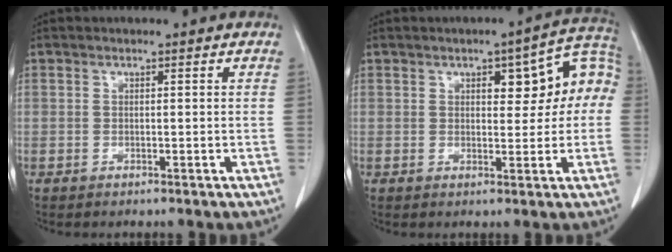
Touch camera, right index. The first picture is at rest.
{"total": 9.8, "force": [2.0, 3.7, 8.9], "torque": [-0.103, 0.041, 0.025]}